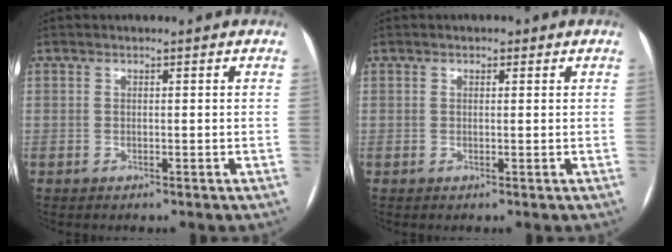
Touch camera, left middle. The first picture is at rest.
{"total": 0.9, "force": [0.5, 0.7, 0.4], "torque": [-0.007, 0.004, 0.005]}